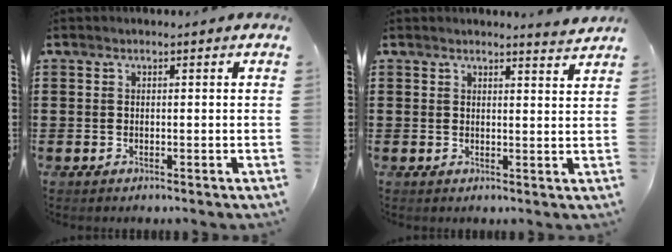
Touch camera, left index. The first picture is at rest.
{"total": 2.5, "force": [2.4, -0.4, 0.4], "torque": [-0.007, -0.012, 0.044]}